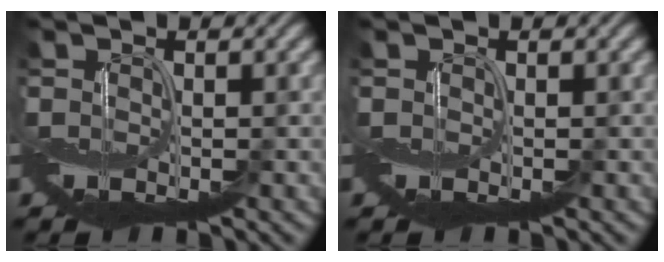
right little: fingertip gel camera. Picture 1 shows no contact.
{"total": 0.0}